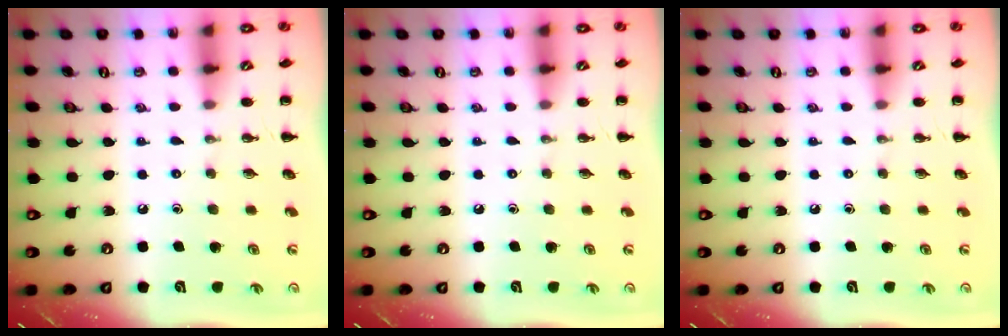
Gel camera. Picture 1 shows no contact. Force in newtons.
{"total": 0.0}
{"total": 0.0}